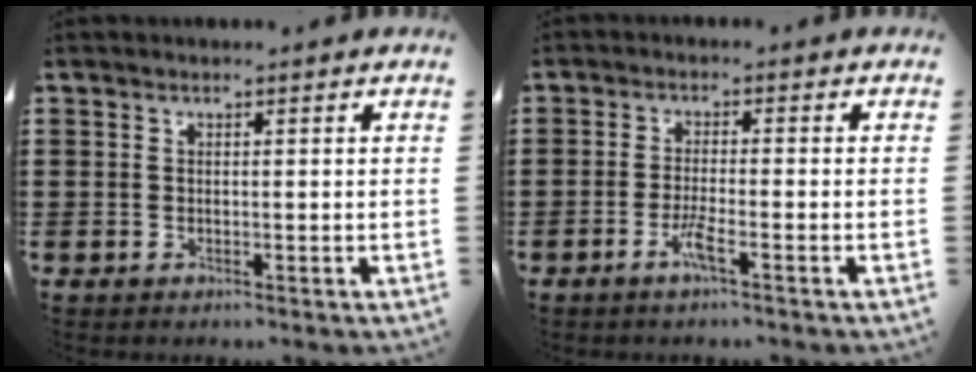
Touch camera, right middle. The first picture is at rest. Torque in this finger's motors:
{"motor_torque": [0.90, -0.09, 0.08, 0.05]}